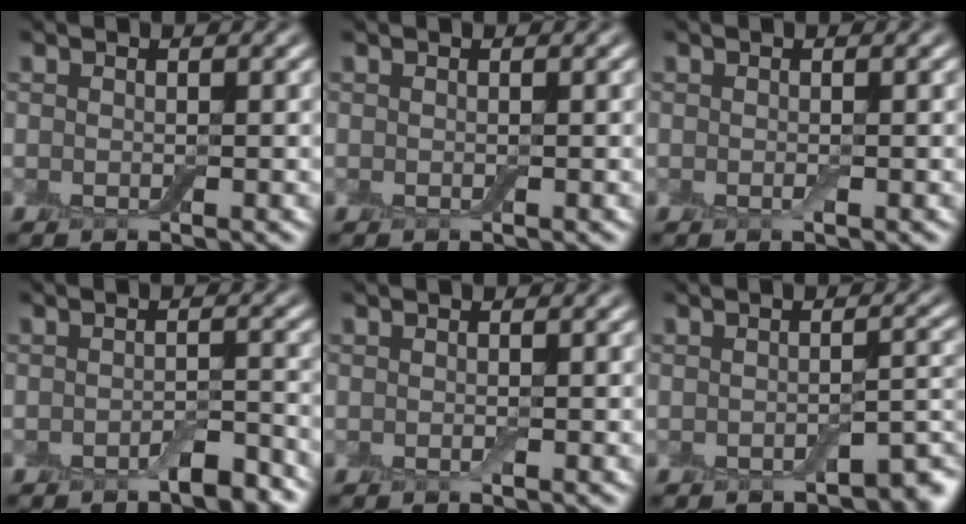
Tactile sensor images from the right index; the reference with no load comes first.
{"total": 0.0}
{"total": 0.0}
{"total": 2.4, "force": [-1.7, 0.8, 1.5], "torque": [-0.024, 0.005, -0.029]}
{"total": 0.0}
{"total": 2.7, "force": [-2.2, 0.7, 1.3], "torque": [-0.014, 0.001, -0.029]}